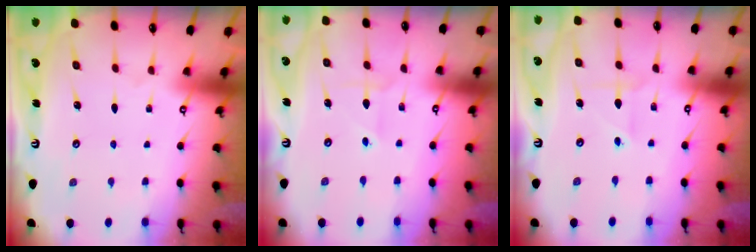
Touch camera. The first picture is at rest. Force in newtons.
{"total": 3.2, "press": 3.2, "slide": 0.3}
{"total": 3.0, "press": 2.8, "slide": 1.0}